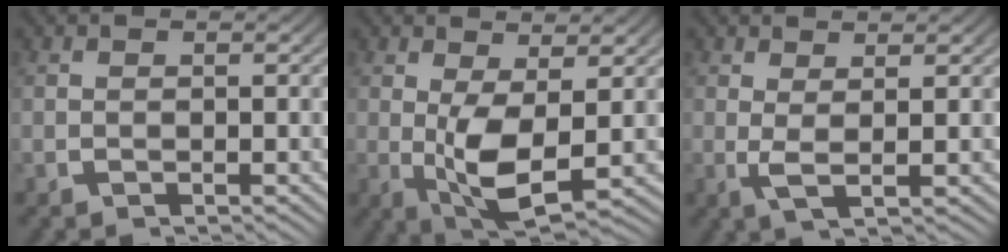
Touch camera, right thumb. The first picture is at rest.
{"total": 6.5, "force": [-0.1, 3.6, 5.5], "torque": [-0.122, -0.036, 0.015]}
{"total": 2.4, "force": [0.9, 0.4, 2.1], "torque": [-0.047, -0.012, 0.023]}